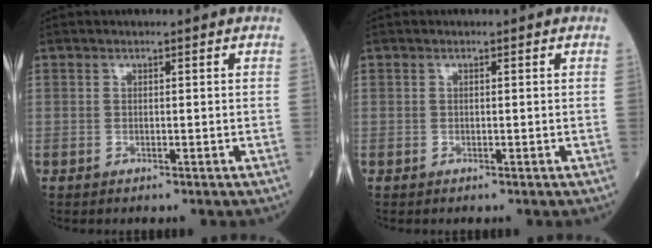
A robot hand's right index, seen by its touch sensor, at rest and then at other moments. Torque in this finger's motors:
{"motor_torque": [-0.07, 0.01, -0.02, -0.01]}